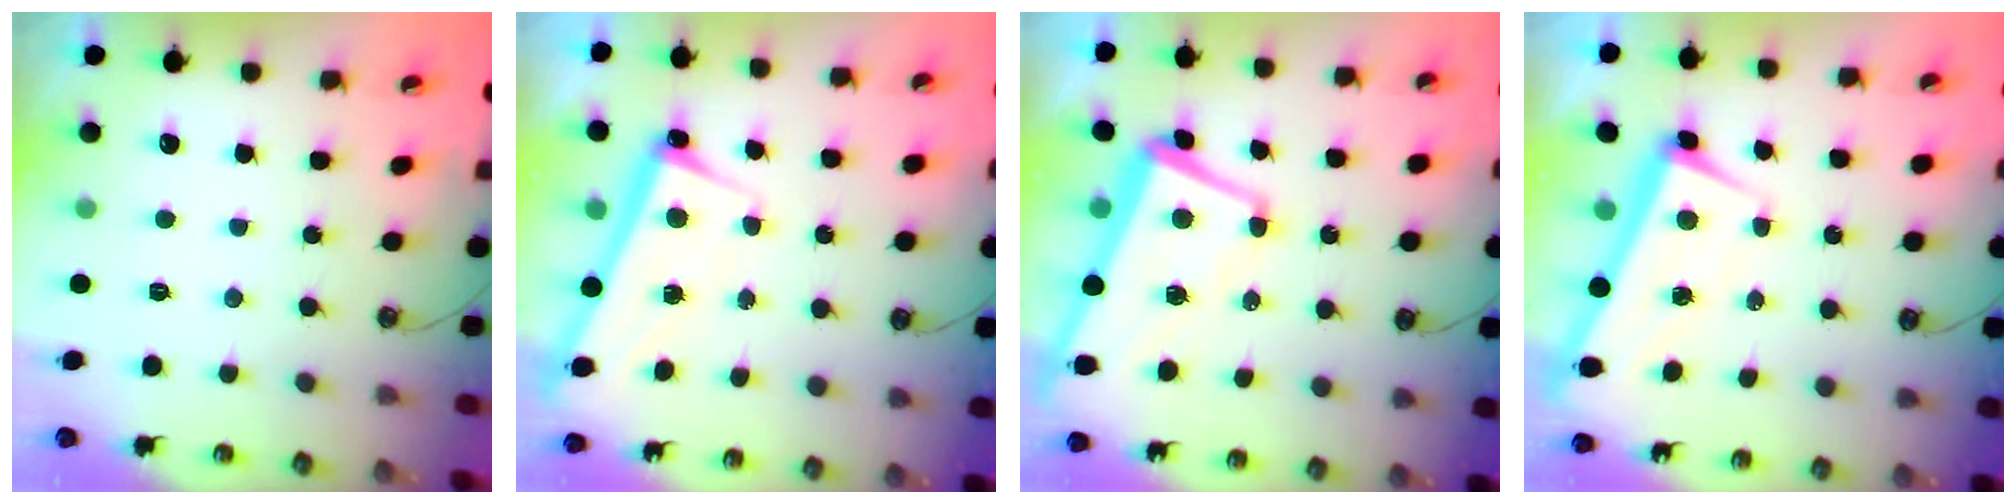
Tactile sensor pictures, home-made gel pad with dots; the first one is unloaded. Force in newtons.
{"total": 1.0, "press": 0.6, "slide": 0.8}
{"total": 2.2, "press": 1.4, "slide": 1.8}
{"total": 1.6, "press": 0.6, "slide": 1.4}